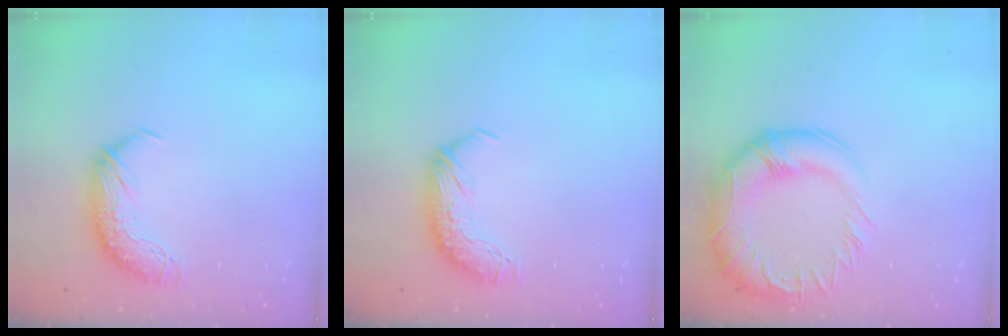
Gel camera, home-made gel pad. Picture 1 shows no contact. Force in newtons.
{"total": 0.0}
{"total": 10.3, "press": 9.2, "slide": 4.7}